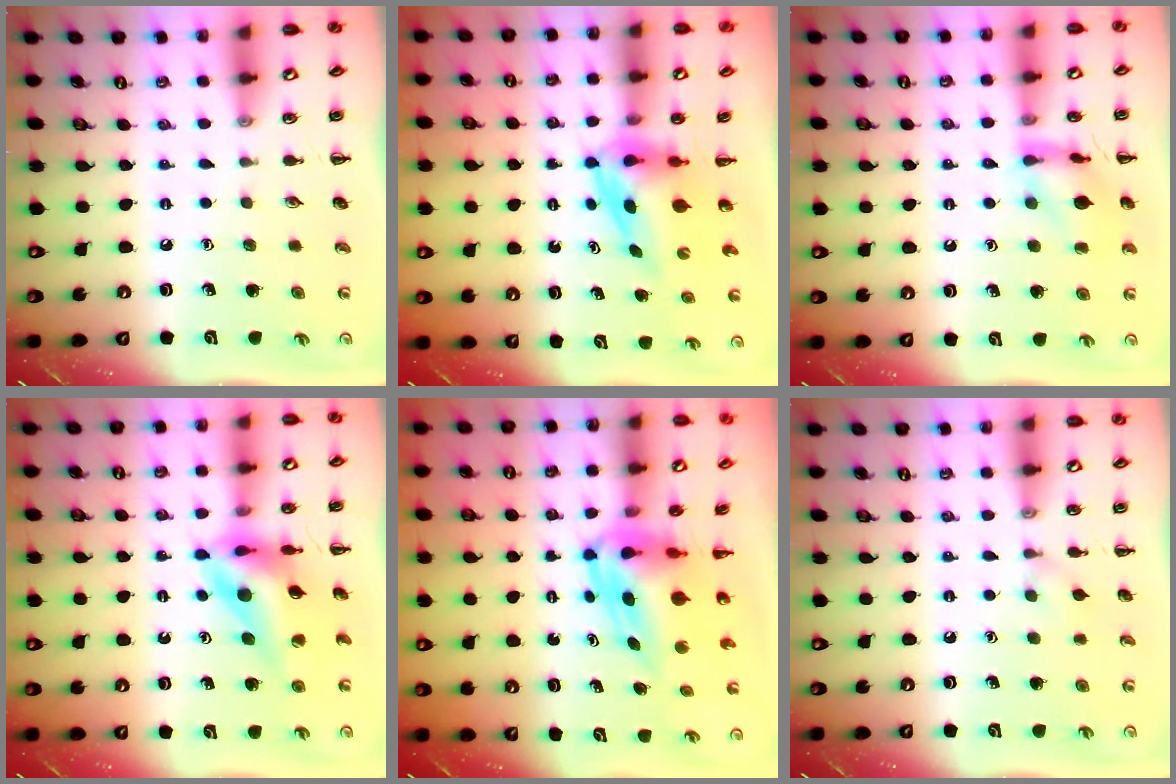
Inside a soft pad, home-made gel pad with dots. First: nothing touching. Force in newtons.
{"total": 4.0, "press": 3.9, "slide": 0.7}
{"total": 12.3, "press": 12.2, "slide": 0.9}
{"total": 12.4, "press": 11.8, "slide": 3.9}
{"total": 7.2, "press": 7.0, "slide": 1.9}
{"total": 4.6, "press": 4.4, "slide": 1.3}